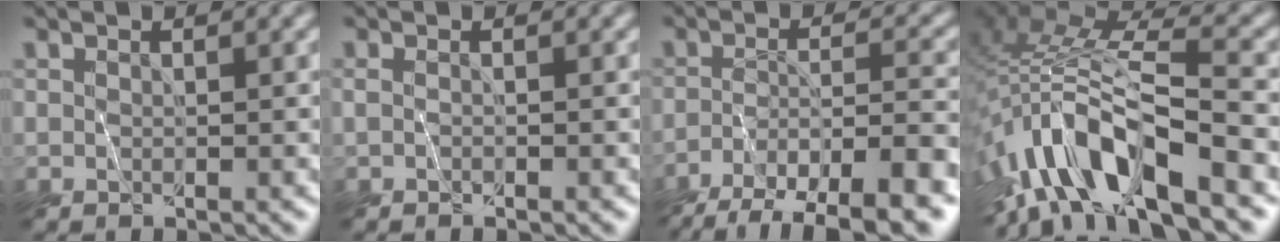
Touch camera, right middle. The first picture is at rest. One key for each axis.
{"total": 0.8, "fx": -0.3, "fy": 0.4, "fz": 0.7, "tx": -0.016, "ty": -0.002, "tz": -0.006}
{"total": 9.0, "fx": -6.9, "fy": 1.3, "fz": 5.6, "tx": -0.091, "ty": 0.000, "tz": -0.117}
{"total": 10.2, "fx": -6.5, "fy": 2.7, "fz": 7.4, "tx": -0.136, "ty": 0.013, "tz": -0.129}